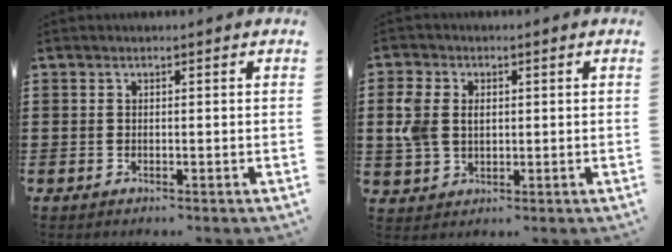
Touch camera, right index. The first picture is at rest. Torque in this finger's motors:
{"motor_torque": [0.50, 0.23, 0.43, 0.11]}